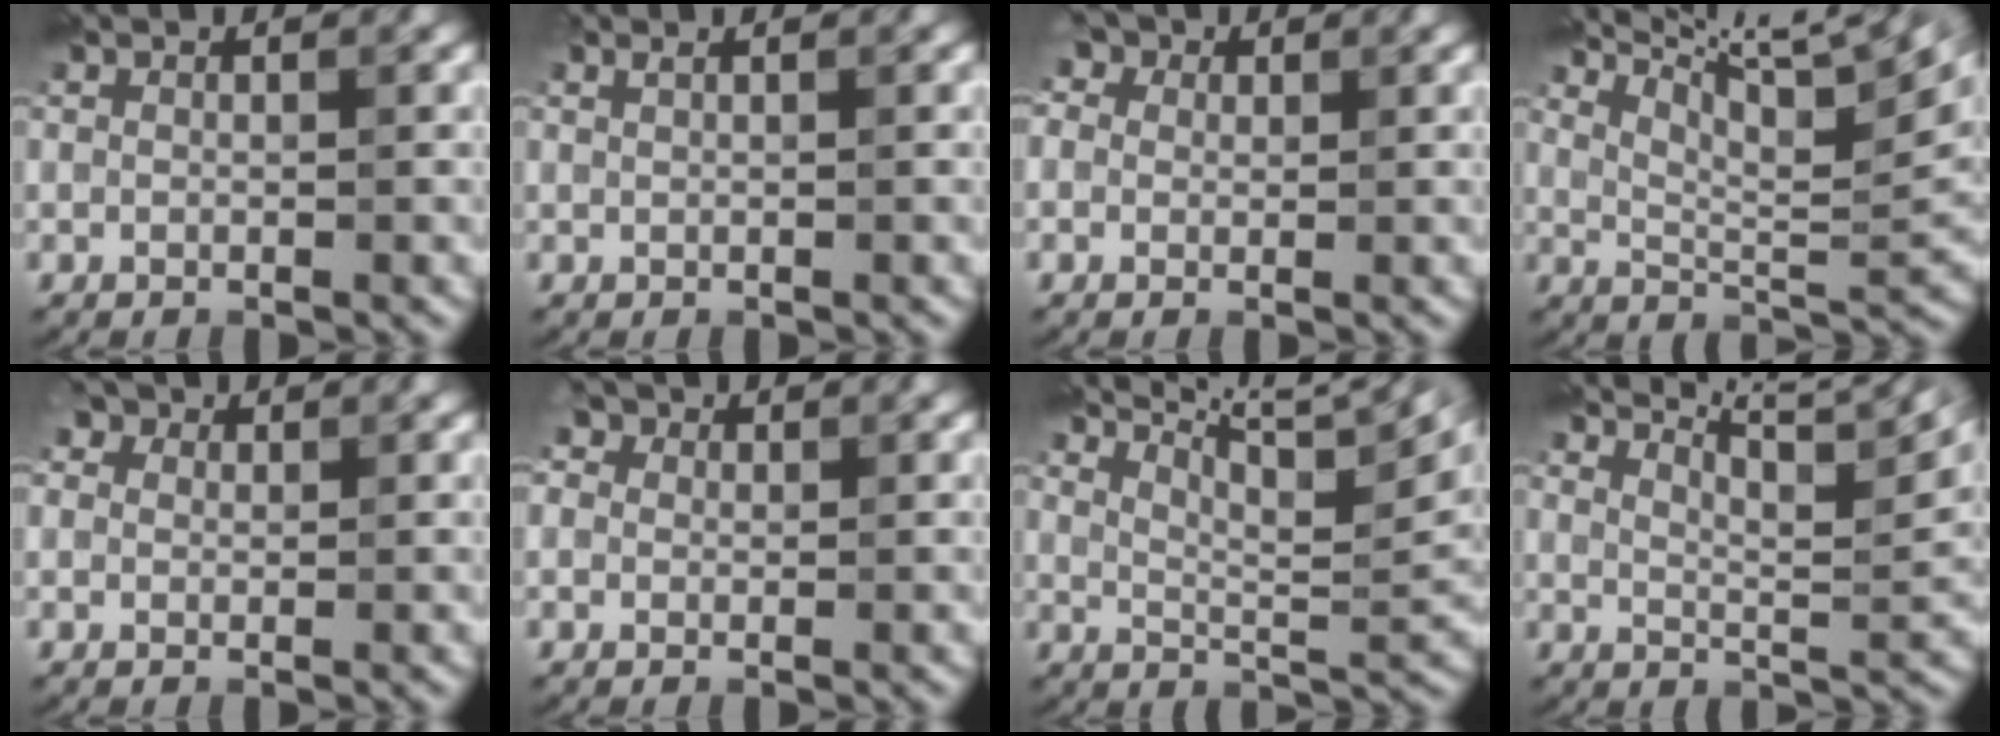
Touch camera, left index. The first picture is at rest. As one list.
[{"total": 1.0, "force": [0.7, 0.4, 0.7], "torque": [-0.011, 0.000, 0.007]}, {"total": 4.7, "force": [2.4, 3.2, 2.4], "torque": [-0.033, 0.029, 0.004]}, {"total": 11.1, "force": [8.0, 1.9, 7.5], "torque": [-0.116, 0.014, 0.125]}, {"total": 3.6, "force": [2.0, 2.5, 1.7], "torque": [-0.029, 0.018, 0.002]}, {"total": 4.0, "force": [2.0, 2.9, 2.0], "torque": [-0.026, 0.027, -0.004]}, {"total": 9.3, "force": [6.8, 1.6, 6.1], "torque": [-0.093, 0.013, 0.104]}, {"total": 7.8, "force": [6.1, 1.5, 4.5], "torque": [-0.066, 0.013, 0.067]}]